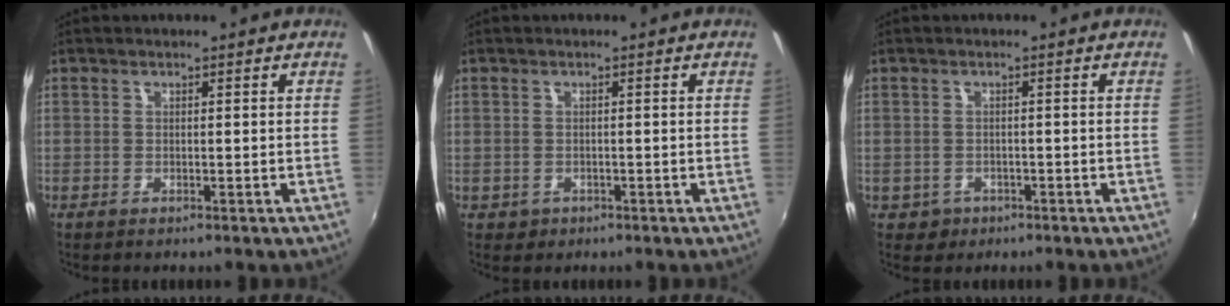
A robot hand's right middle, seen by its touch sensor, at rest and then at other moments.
{"total": 0.8, "force": [-0.3, 0.7, 0.2], "torque": [-0.003, -0.004, -0.003]}
{"total": 3.0, "force": [-1.1, 2.7, 0.7], "torque": [-0.023, -0.003, -0.011]}